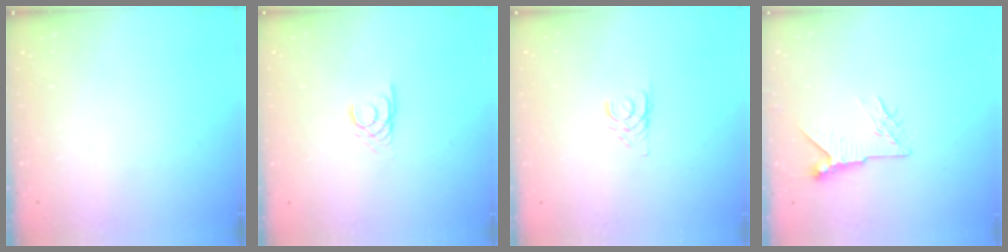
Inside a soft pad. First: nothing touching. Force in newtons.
{"total": 2.0, "press": 2.0, "slide": 0.1}
{"total": 2.8, "press": 2.8, "slide": 0.3}
{"total": 8.1, "press": 8.1, "slide": 0.8}